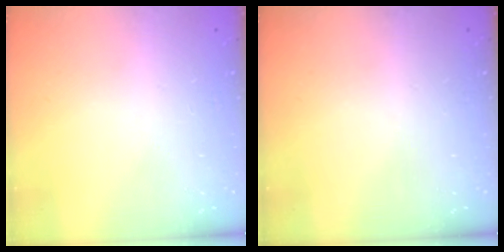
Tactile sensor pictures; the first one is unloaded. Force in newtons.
{"total": 0.0}